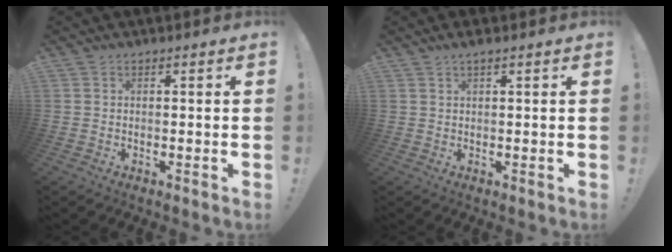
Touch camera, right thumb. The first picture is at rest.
{"total": 1.4, "force": [0.9, 0.0, 1.1], "torque": [-0.026, 0.001, 0.017]}